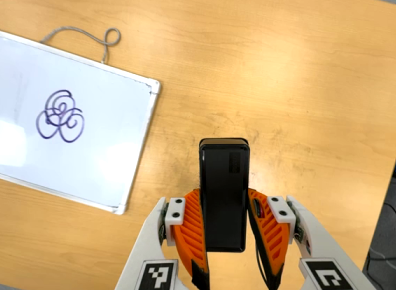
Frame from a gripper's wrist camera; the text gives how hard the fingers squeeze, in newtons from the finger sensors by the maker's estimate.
{"total": 4.2, "left": 2.9, "right": 5.5}